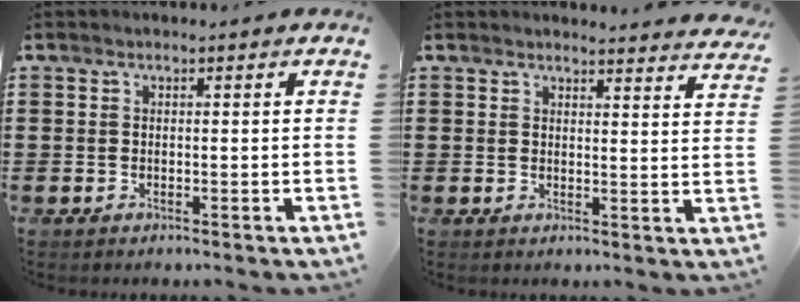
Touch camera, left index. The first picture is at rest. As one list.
[{"total": 2.9, "force": [2.9, -0.3, 0.4], "torque": [-0.008, -0.016, 0.053]}]